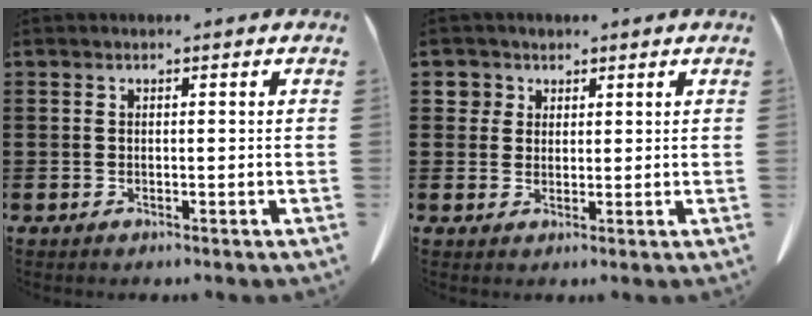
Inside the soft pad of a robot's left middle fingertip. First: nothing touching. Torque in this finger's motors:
{"motor_torque": [0.01, 0.01, 0.00, 0.00]}